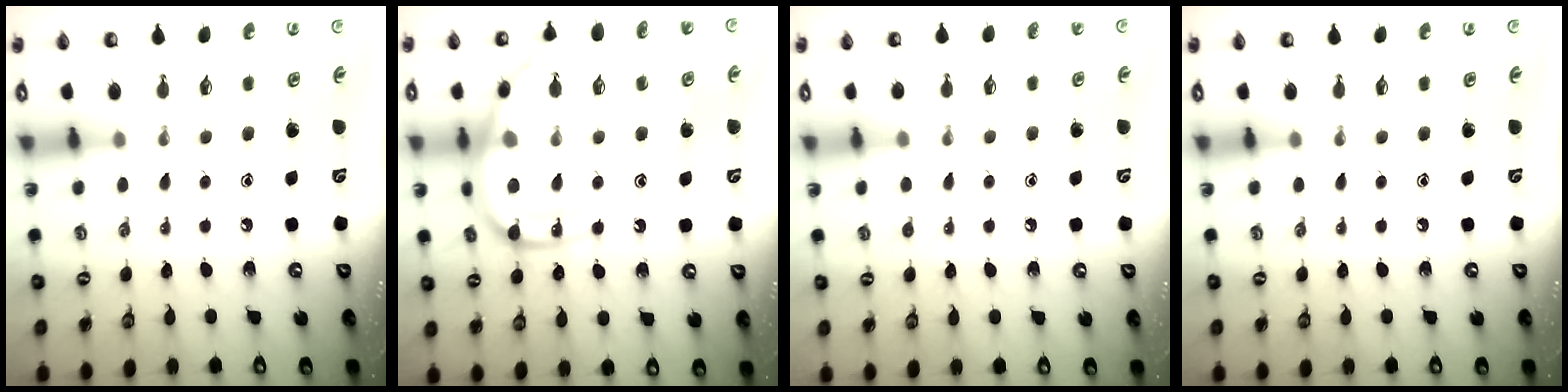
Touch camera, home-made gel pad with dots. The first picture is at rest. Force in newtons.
{"total": 15.1, "press": 15.0, "slide": 1.5}
{"total": 1.7, "press": 1.7, "slide": 0.1}
{"total": 0.0}